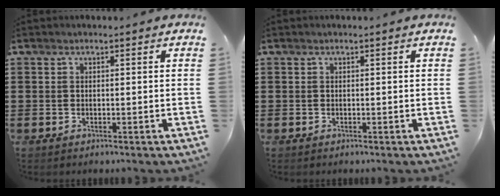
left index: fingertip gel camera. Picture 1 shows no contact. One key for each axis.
{"total": 0.0}